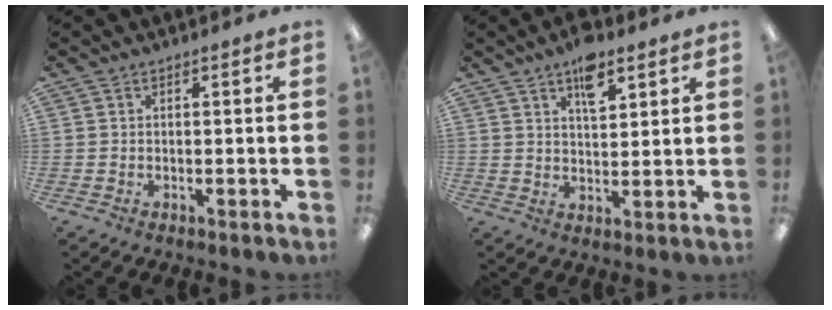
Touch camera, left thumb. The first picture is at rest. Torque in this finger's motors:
{"motor_torque": [0.99, 0.80, 0.64, -0.59, 0.05]}